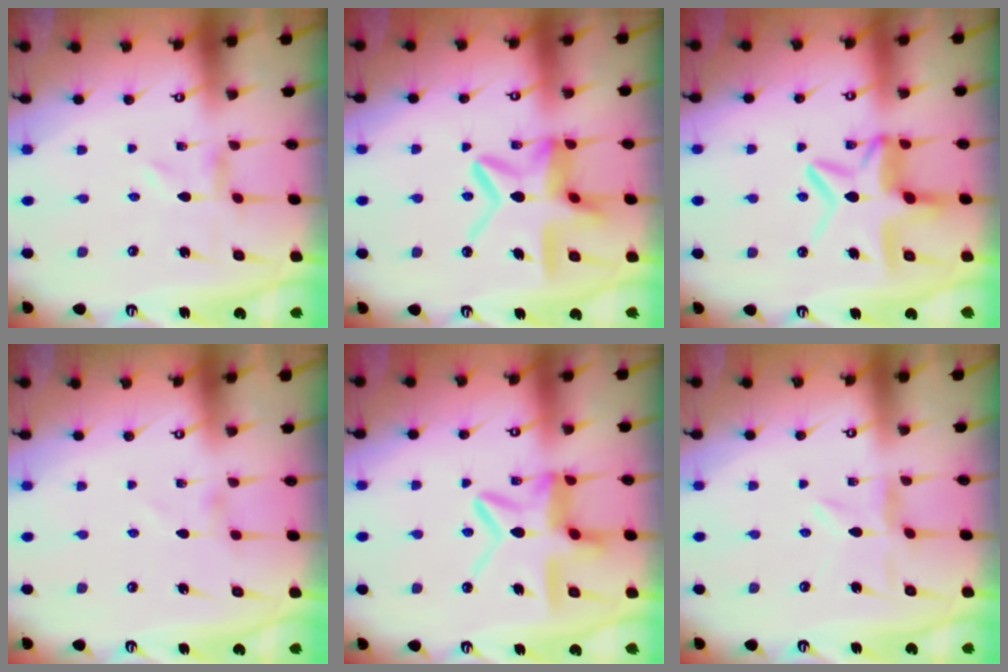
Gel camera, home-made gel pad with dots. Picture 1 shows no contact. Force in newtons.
{"total": 14.3, "press": 14.2, "slide": 1.3}
{"total": 11.1, "press": 11.0, "slide": 1.2}
{"total": 0.0}
{"total": 12.2, "press": 12.1, "slide": 1.4}
{"total": 0.7, "press": 0.7, "slide": 0.2}